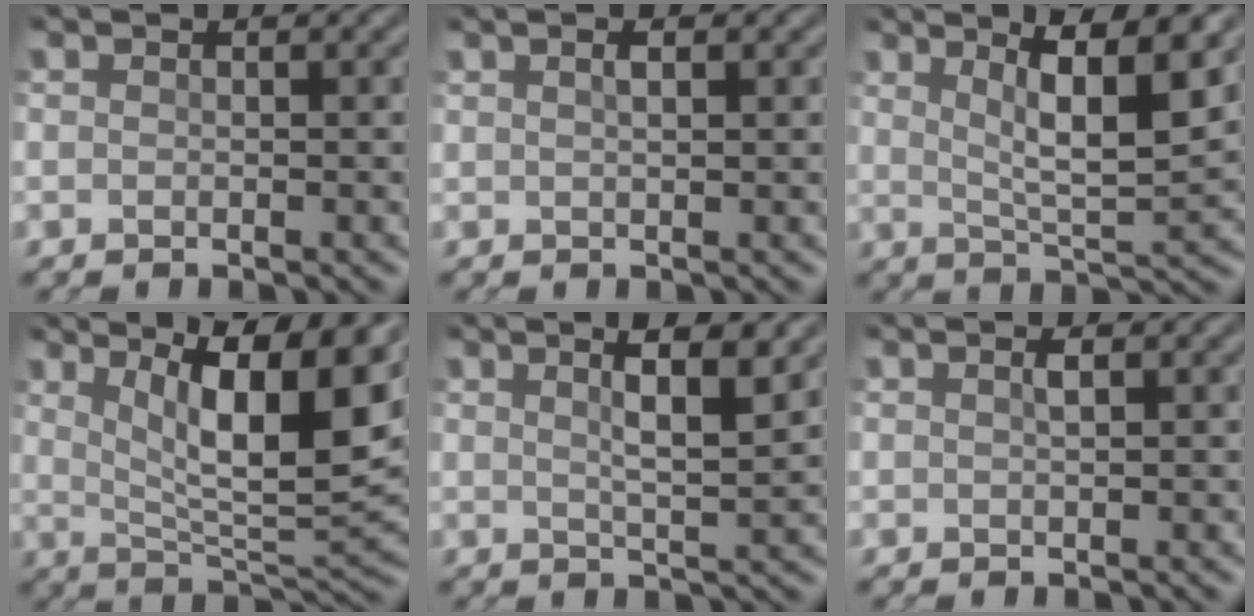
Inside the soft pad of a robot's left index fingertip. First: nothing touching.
{"total": 1.4, "force": [0.7, 0.4, 1.2], "torque": [-0.015, 0.002, 0.010]}
{"total": 7.4, "force": [3.1, 1.7, 6.5], "torque": [-0.099, -0.001, 0.056]}
{"total": 11.4, "force": [4.8, 3.0, 9.9], "torque": [-0.146, -0.005, 0.081]}
{"total": 4.8, "force": [2.3, 0.9, 4.1], "torque": [-0.062, 0.007, 0.029]}
{"total": 0.8, "force": [0.3, 0.2, 0.7], "torque": [-0.017, 0.001, 0.005]}